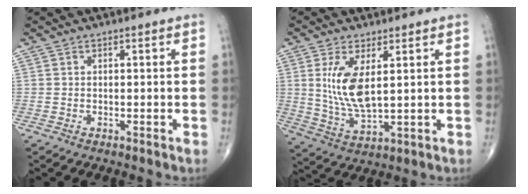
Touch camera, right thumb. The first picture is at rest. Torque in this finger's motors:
{"motor_torque": [0.67, 2.64, 0.65, -0.59, 0.50]}